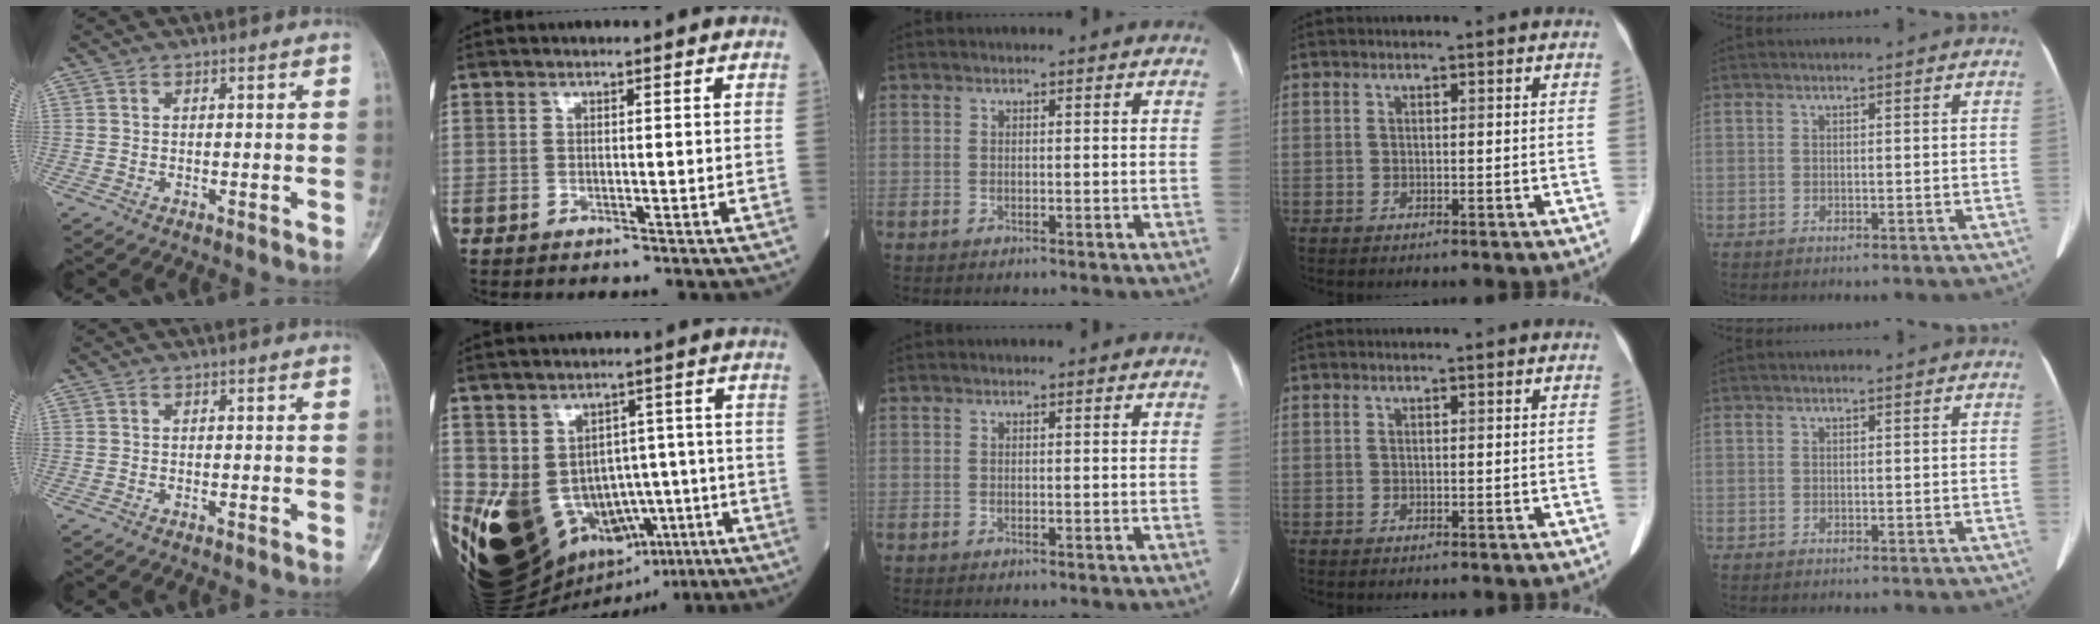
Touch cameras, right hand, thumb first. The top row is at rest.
{"index": {"total": 21.0, "force": [-7.4, 14.9, 12.8], "torque": [-0.243, 0.012, -0.083]}}